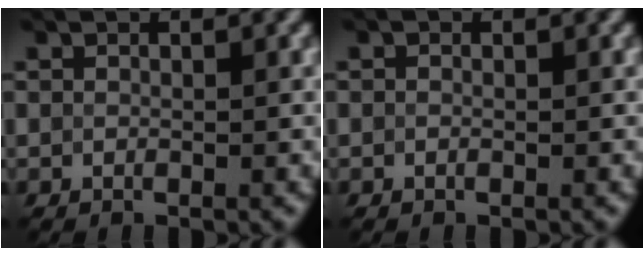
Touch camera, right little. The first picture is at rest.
{"total": 0.5, "force": [0.3, 0.4, 0.2], "torque": [-0.004, 0.003, -0.003]}